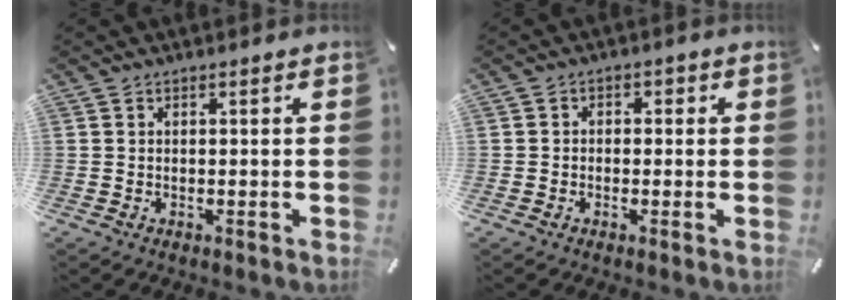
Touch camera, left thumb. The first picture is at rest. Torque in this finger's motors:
{"motor_torque": [0.00, -0.07, 0.01, 0.05, -0.03]}